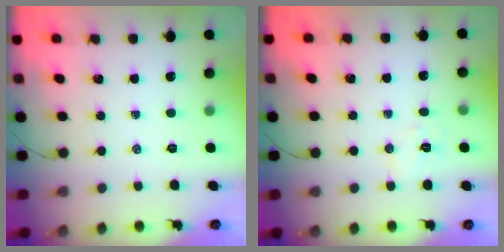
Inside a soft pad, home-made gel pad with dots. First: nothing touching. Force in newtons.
{"total": 5.1, "press": 5.0, "slide": 1.1}